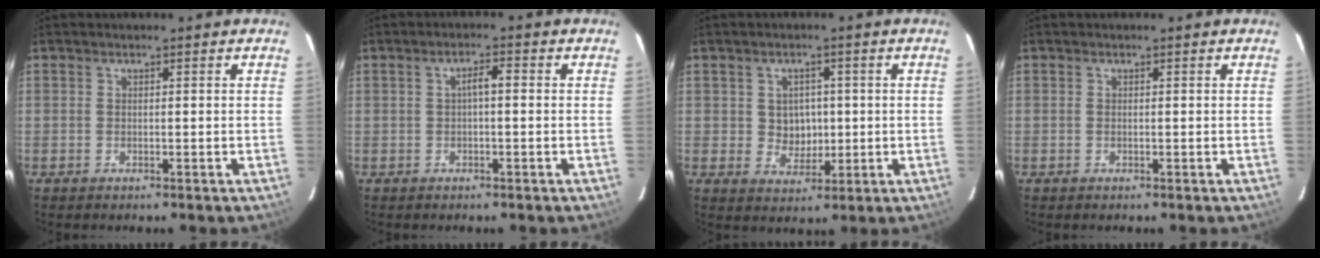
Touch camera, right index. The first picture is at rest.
{"total": 2.2, "force": [-0.1, 0.7, 2.1], "torque": [-0.041, 0.010, 0.001]}
{"total": 4.8, "force": [0.3, 4.4, 1.9], "torque": [-0.032, 0.007, 0.013]}
{"total": 0.0}